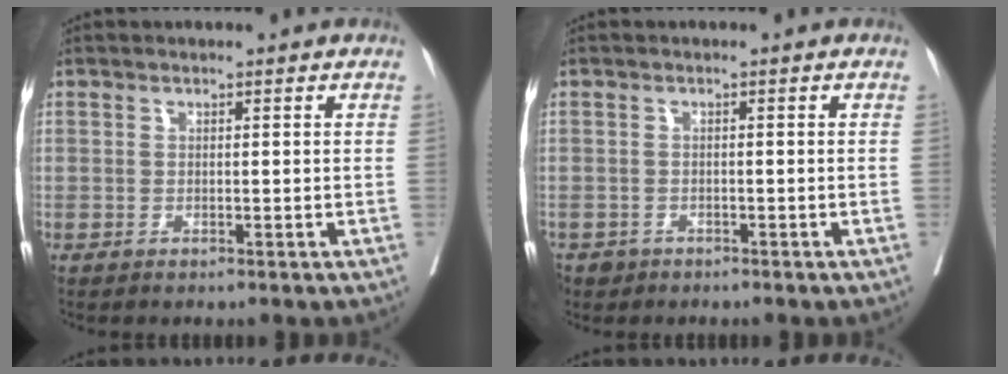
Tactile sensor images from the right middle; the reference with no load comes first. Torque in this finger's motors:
{"motor_torque": [-0.17, -0.26, 0.12, 0.01]}